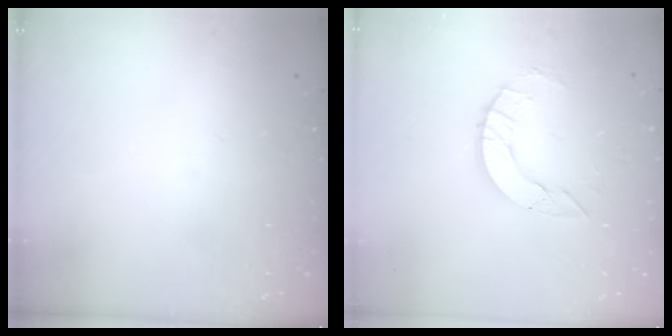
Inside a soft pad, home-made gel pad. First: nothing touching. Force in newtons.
{"total": 7.1, "press": 7.0, "slide": 0.7}